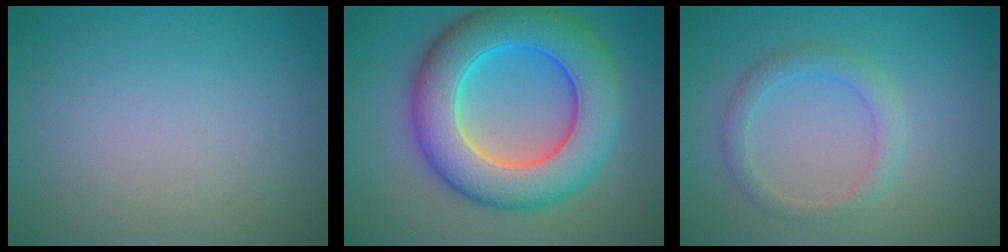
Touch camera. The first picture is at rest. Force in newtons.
{"total": 11.3, "press": 11.3, "slide": 0.2}
{"total": 2.3, "press": 2.3, "slide": 0.1}